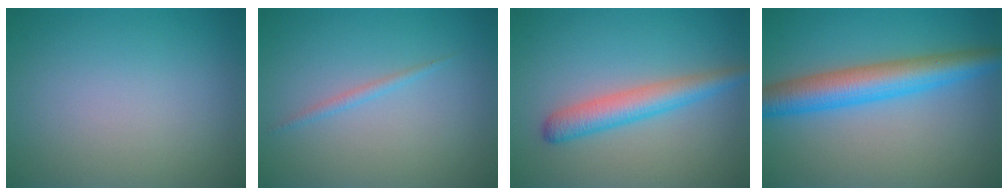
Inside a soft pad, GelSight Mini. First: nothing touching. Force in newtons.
{"total": 0.9, "press": 0.9, "slide": 0.1}
{"total": 3.7, "press": 3.7, "slide": 0.1}
{"total": 6.2, "press": 6.2, "slide": 0.1}